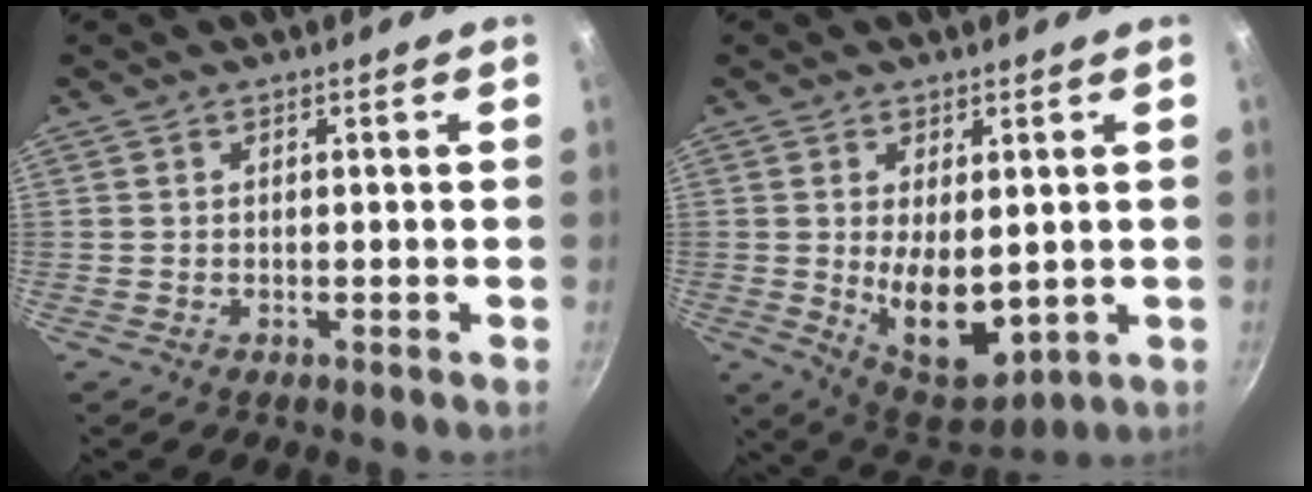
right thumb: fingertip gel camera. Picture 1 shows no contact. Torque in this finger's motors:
{"motor_torque": [-0.43, 0.98, 0.71, 0.90, 0.21]}